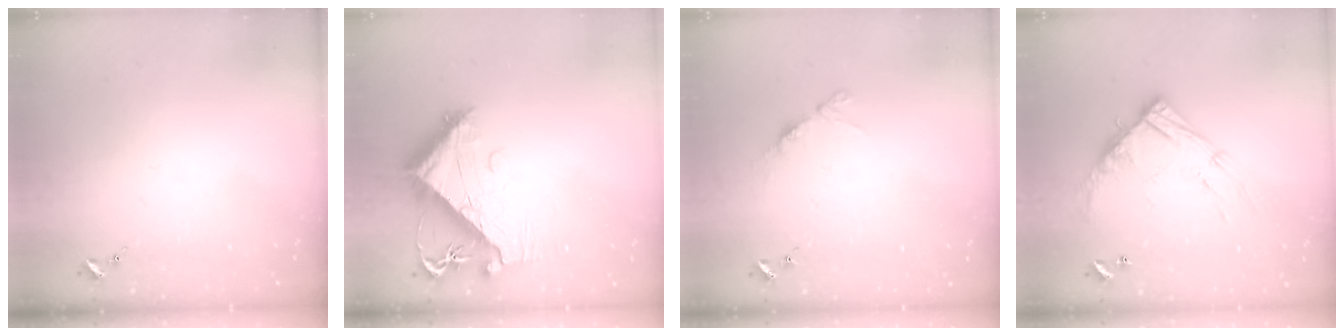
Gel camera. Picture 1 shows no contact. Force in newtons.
{"total": 9.1, "press": 9.1, "slide": 1.1}
{"total": 5.5, "press": 5.4, "slide": 0.6}
{"total": 13.8, "press": 13.8, "slide": 1.0}